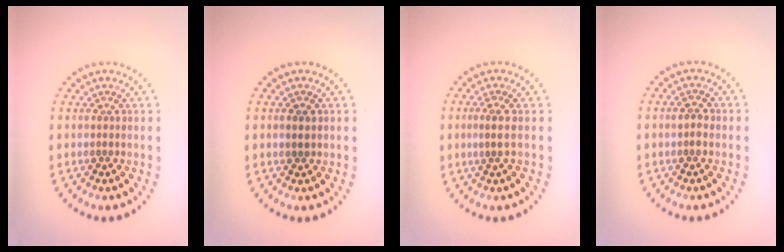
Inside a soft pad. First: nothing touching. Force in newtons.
{"total": 1.1, "press": 1.0, "slide": 0.2}
{"total": 1.6, "press": 1.3, "slide": 1.0}
{"total": 1.2, "press": 1.2, "slide": 0.1}